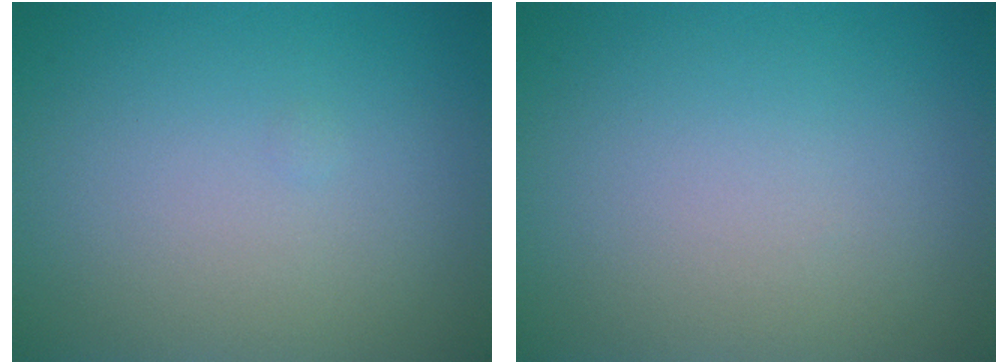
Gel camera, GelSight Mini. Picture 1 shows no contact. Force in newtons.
{"total": 0.0}